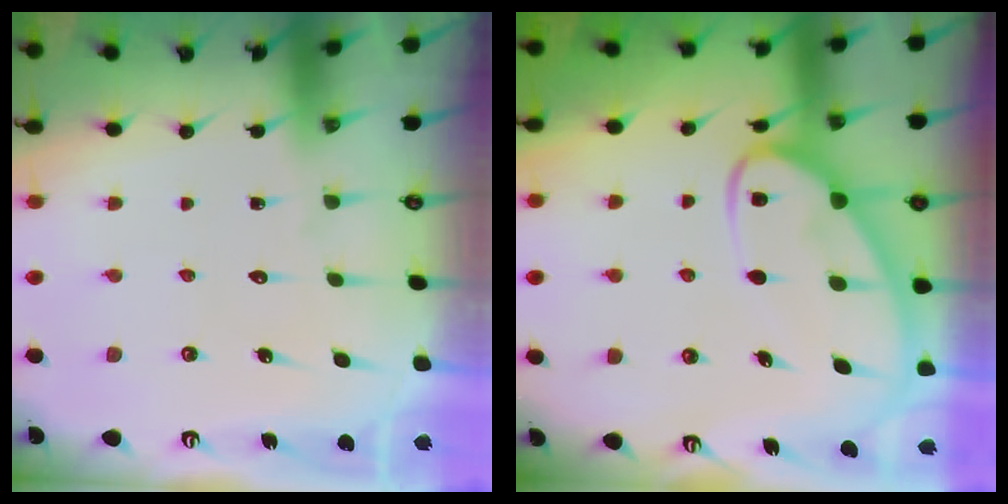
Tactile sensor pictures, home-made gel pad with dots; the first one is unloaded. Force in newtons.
{"total": 11.1, "press": 11.0, "slide": 1.1}